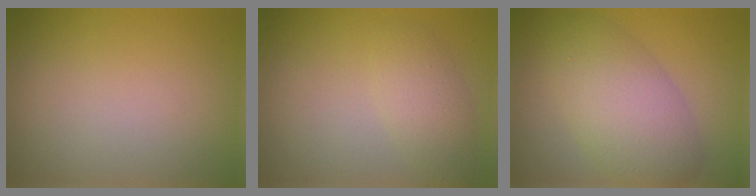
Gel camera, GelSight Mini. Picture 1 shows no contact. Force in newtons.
{"total": 2.6, "press": 2.6, "slide": 0.2}
{"total": 6.6, "press": 6.6, "slide": 0.3}